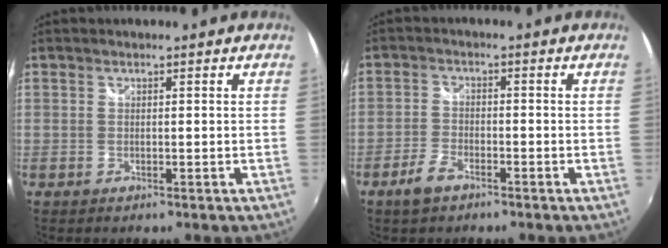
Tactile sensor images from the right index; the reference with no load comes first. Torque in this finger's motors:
{"motor_torque": [0.40, -0.44, 0.22, 0.04]}